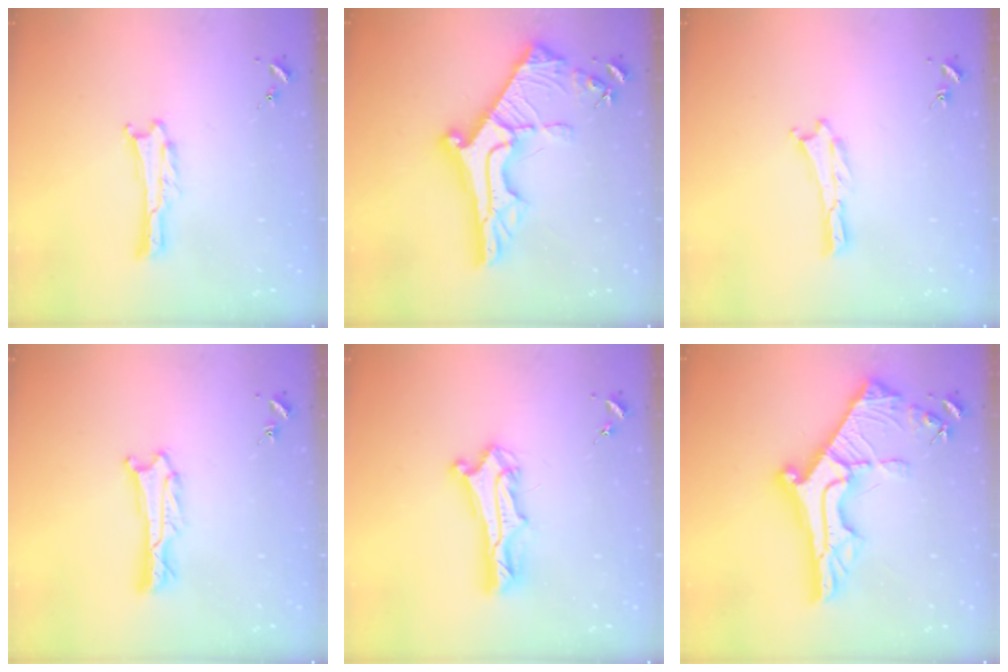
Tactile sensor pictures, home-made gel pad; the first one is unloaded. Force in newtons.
{"total": 12.7, "press": 12.6, "slide": 1.3}
{"total": 0.0}
{"total": 1.2, "press": 1.2, "slide": 0.1}
{"total": 6.6, "press": 6.6, "slide": 0.5}
{"total": 12.7, "press": 12.6, "slide": 1.3}